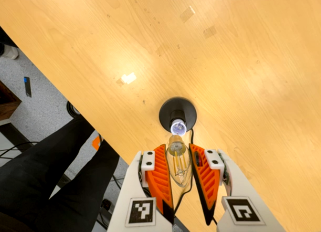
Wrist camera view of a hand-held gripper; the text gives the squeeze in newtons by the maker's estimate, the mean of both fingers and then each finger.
{"total": 9.9, "left": 9.6, "right": 10.2}